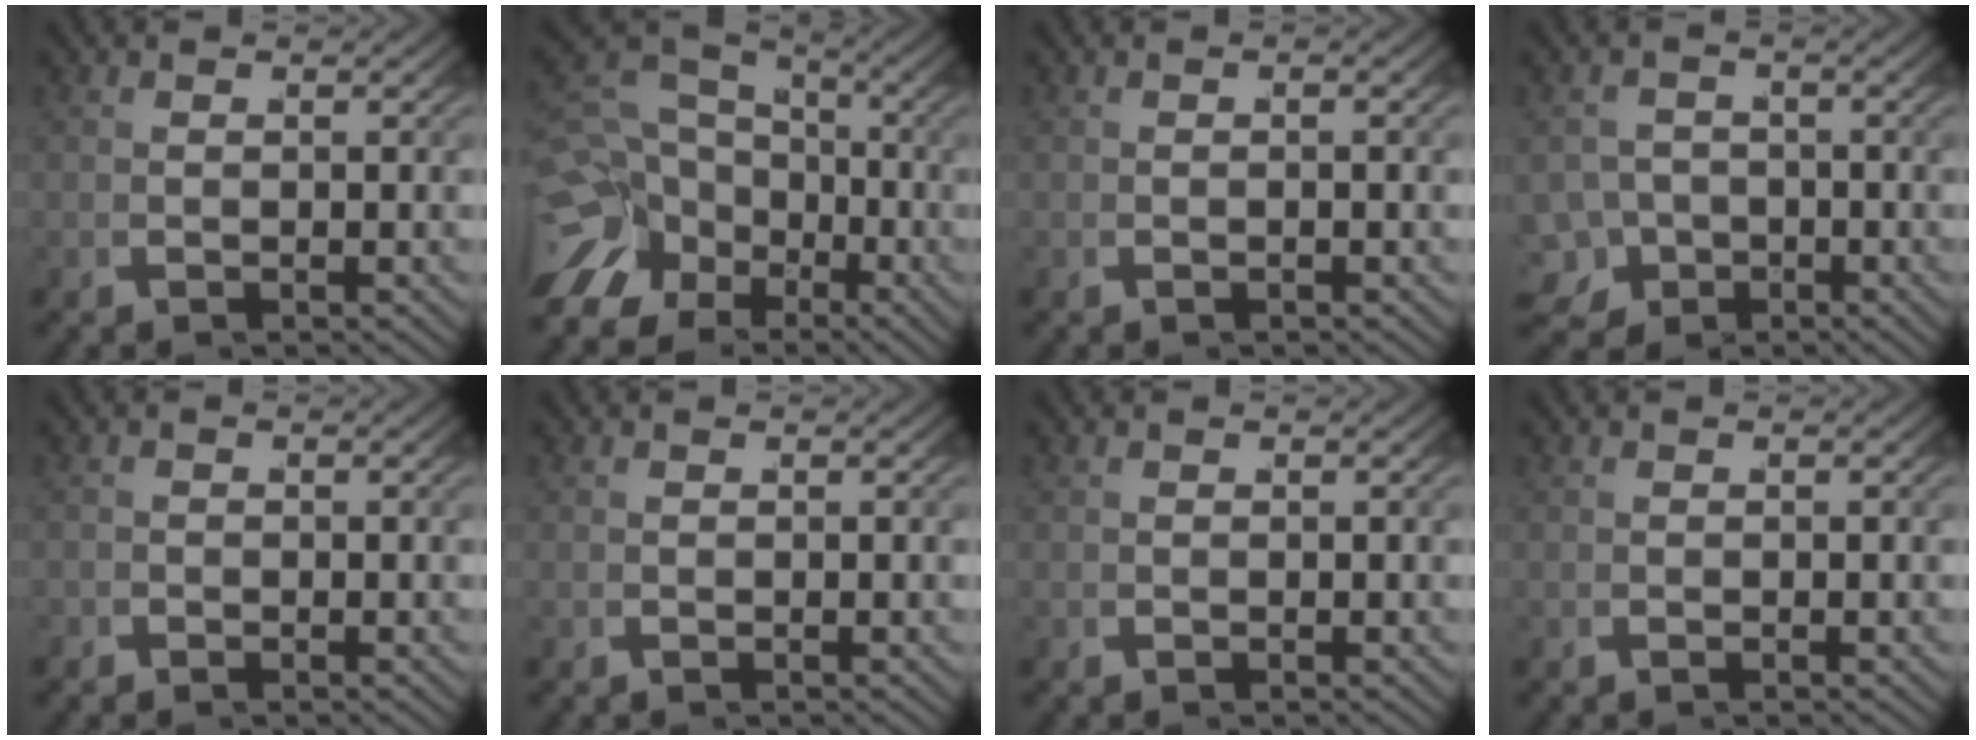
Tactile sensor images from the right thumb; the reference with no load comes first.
{"total": 10.8, "force": [-1.1, 8.4, 6.6], "torque": [-0.114, -0.030, -0.006]}
{"total": 0.8, "force": [-0.3, 0.2, 0.7], "torque": [-0.015, 0.003, -0.006]}
{"total": 5.6, "force": [-2.9, 4.3, 2.3], "torque": [-0.032, -0.030, -0.041]}
{"total": 0.7, "force": [-0.5, 0.5, -0.1], "torque": [0.008, 0.000, -0.016]}
{"total": 0.0}
{"total": 0.0}
{"total": 0.0}